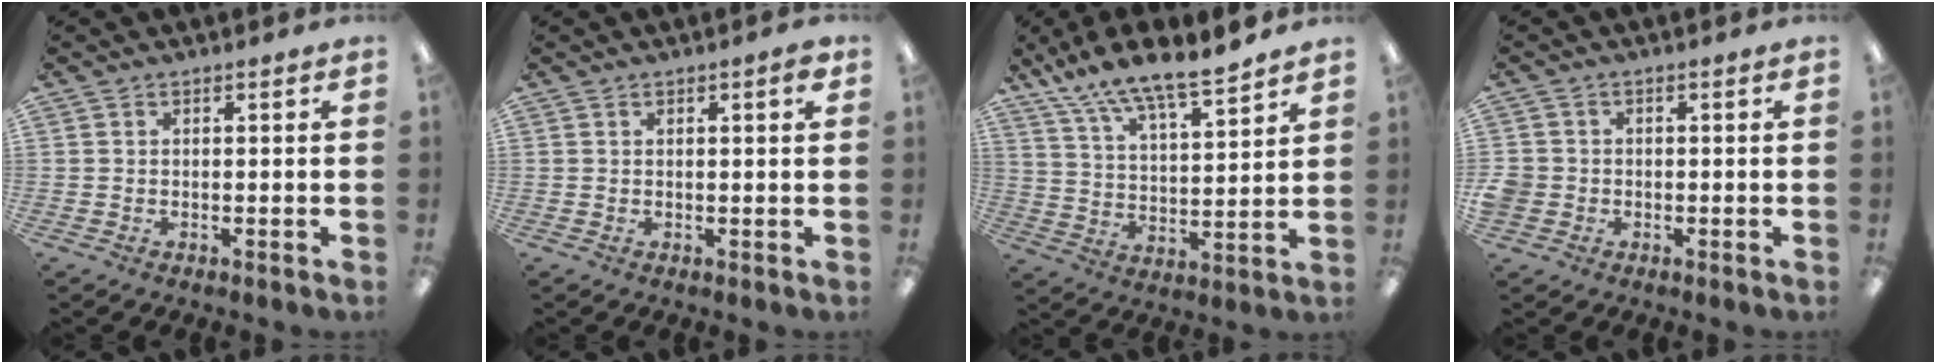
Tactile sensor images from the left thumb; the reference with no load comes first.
{"total": 2.0, "force": [1.1, 0.4, 1.6], "torque": [-0.024, 0.001, 0.016]}
{"total": 12.8, "force": [11.7, 1.9, 4.8], "torque": [-0.096, -0.081, 0.208]}
{"total": 3.2, "force": [-0.8, 3.0, 0.7], "torque": [-0.018, 0.002, -0.016]}